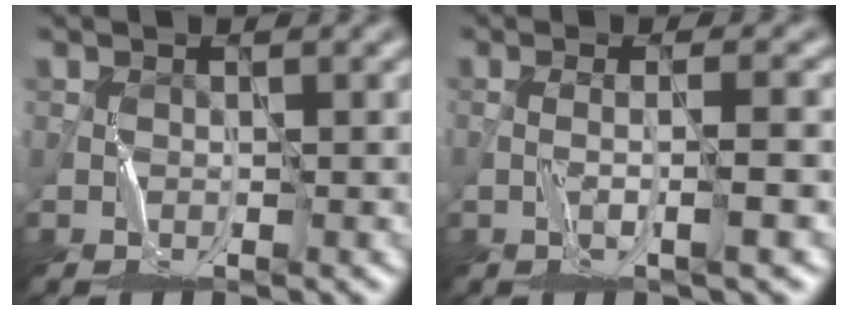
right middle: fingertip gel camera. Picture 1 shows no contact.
{"total": 2.1, "force": [-0.4, -0.1, 2.0], "torque": [-0.024, 0.004, -0.012]}